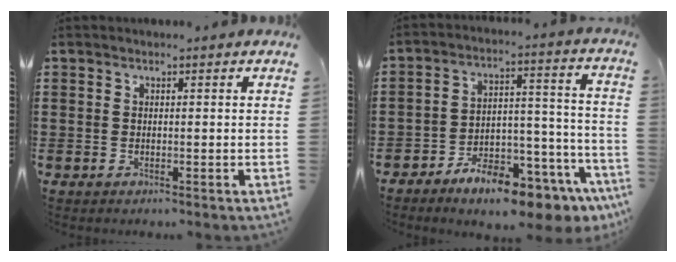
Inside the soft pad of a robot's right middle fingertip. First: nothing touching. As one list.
[{"total": 8.5, "force": [-7.5, 1.9, 3.5], "torque": [-0.052, 0.027, -0.139]}]